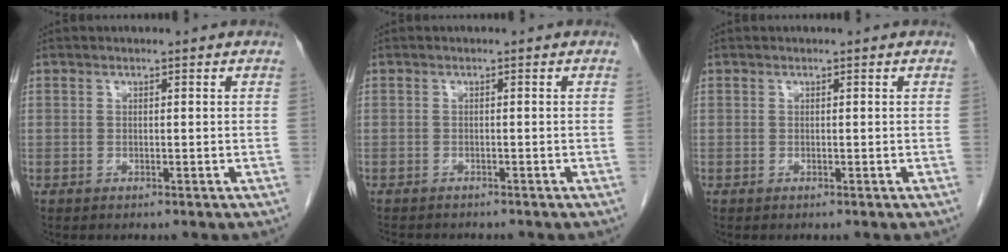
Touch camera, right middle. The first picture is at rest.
{"total": 4.3, "force": [-3.9, 1.1, 1.4], "torque": [-0.020, -0.008, -0.057]}
{"total": 0.0}